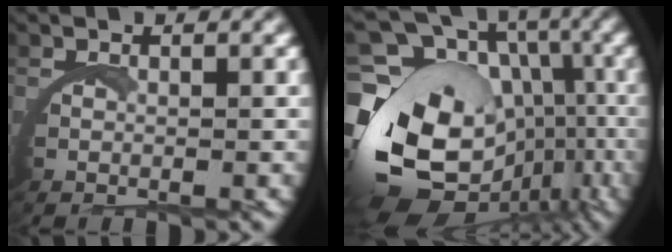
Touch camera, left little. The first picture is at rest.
{"total": 17.3, "force": [-2.5, 13.4, 10.6], "torque": [-0.205, -0.057, -0.029]}